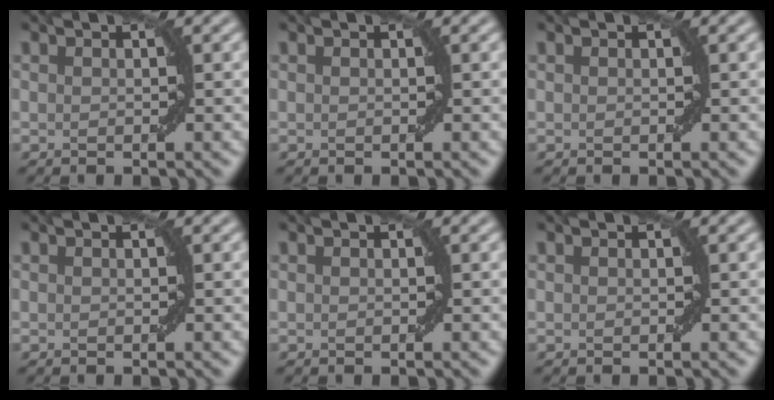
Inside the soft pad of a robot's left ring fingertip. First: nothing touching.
{"total": 0.0}
{"total": 0.0}
{"total": 0.0}
{"total": 0.0}
{"total": 0.0}